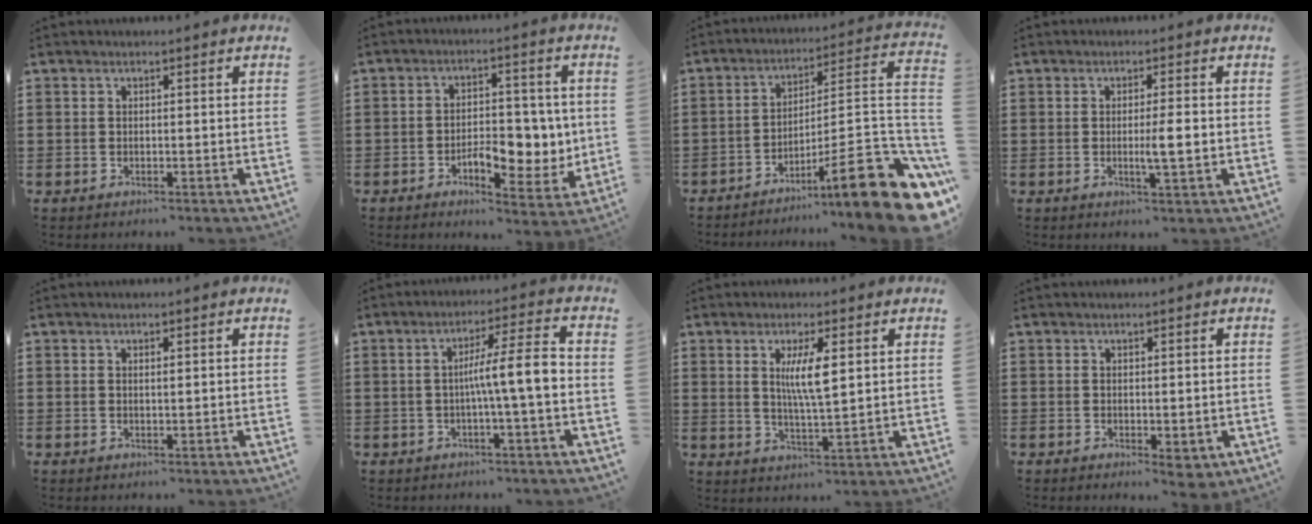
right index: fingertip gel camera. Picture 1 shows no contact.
{"total": 7.9, "force": [-1.4, 4.5, 6.4], "torque": [-0.079, 0.002, -0.027]}
{"total": 13.4, "force": [-6.8, 1.6, 11.4], "torque": [-0.158, -0.008, -0.120]}
{"total": 3.8, "force": [-0.3, 0.4, 3.8], "torque": [-0.066, -0.003, -0.007]}
{"total": 0.7, "force": [0.3, 0.1, 0.6], "torque": [-0.013, 0.000, 0.006]}
{"total": 7.3, "force": [-0.7, 0.3, 7.2], "torque": [-0.131, 0.001, -0.019]}
{"total": 5.9, "force": [1.6, 1.2, 5.6], "torque": [-0.113, 0.003, 0.025]}
{"total": 1.5, "force": [-0.3, 0.6, 1.3], "torque": [-0.025, -0.002, -0.004]}